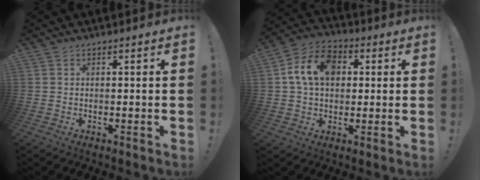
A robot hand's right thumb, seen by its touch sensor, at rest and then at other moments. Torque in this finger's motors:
{"motor_torque": [0.54, 0.53, 0.15, 0.12, 0.05]}